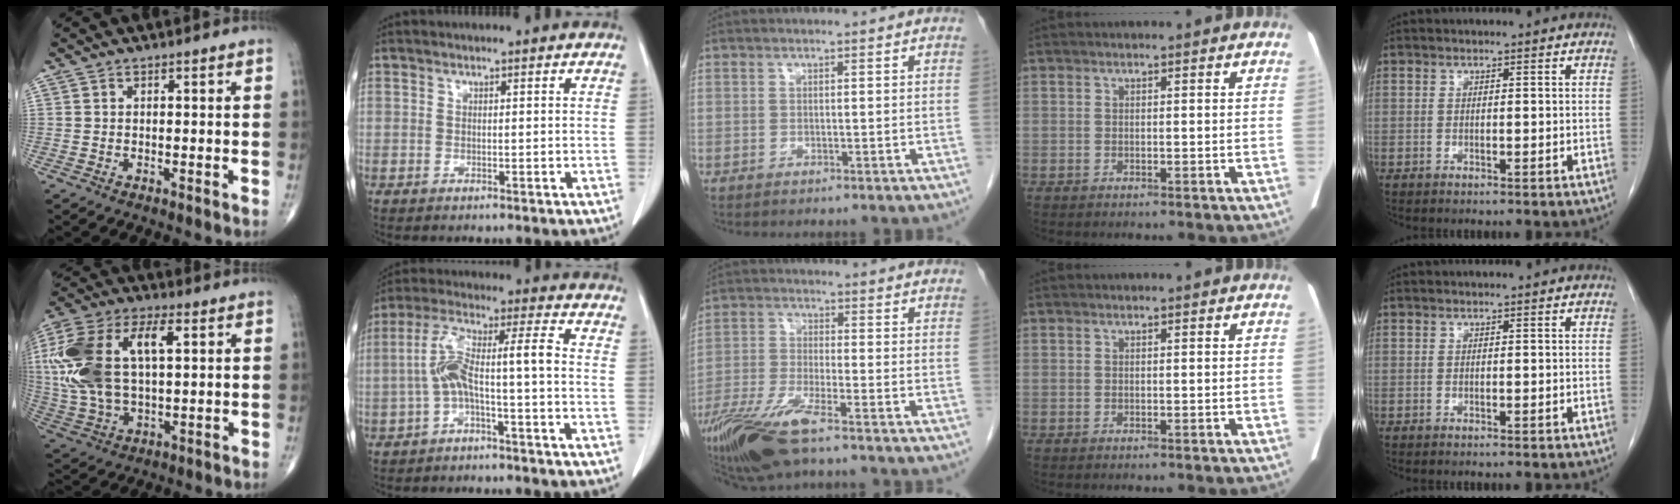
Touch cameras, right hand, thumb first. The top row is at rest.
{"thumb": {"total": 22.2, "force": [4.6, 11.3, 18.5], "torque": [-0.414, 0.015, 0.084]}, "index": {"total": 7.9, "force": [-1.9, 0.4, 7.7], "torque": [-0.150, 0.040, -0.035]}, "middle": {"total": 10.4, "force": [-7.2, 1.5, 7.3], "torque": [-0.146, -0.024, -0.135]}}